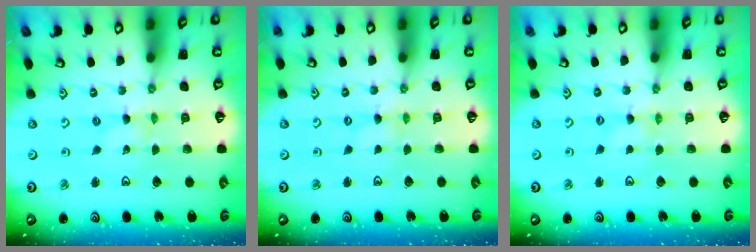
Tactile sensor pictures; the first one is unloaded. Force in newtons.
{"total": 0.0}
{"total": 0.0}